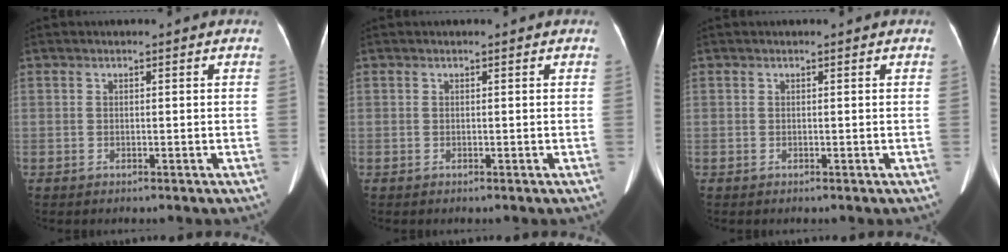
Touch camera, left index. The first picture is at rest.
{"total": 0.0}
{"total": 0.0}